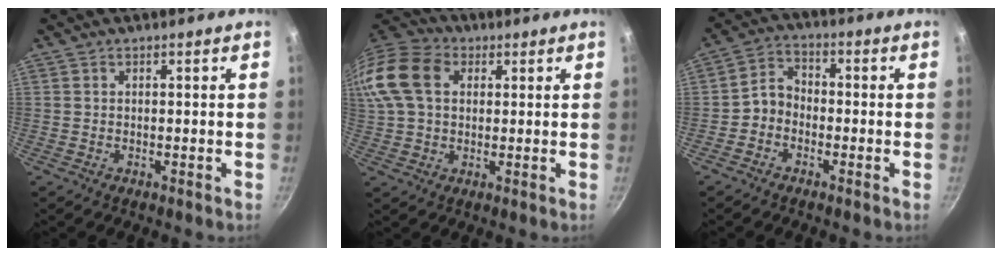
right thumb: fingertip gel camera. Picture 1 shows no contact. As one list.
[{"total": 17.4, "force": [4.2, 12.8, 11.0], "torque": [-0.237, 0.029, 0.066]}, {"total": 4.7, "force": [-1.8, 3.6, 2.4], "torque": [-0.028, 0.031, -0.047]}]